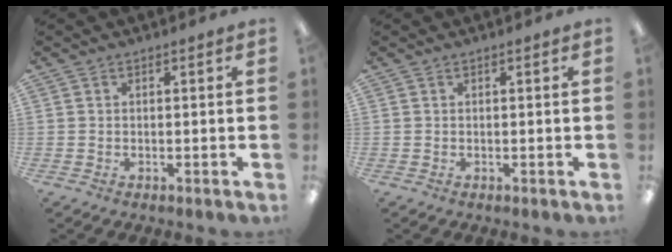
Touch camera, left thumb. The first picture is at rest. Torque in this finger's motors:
{"motor_torque": [0.00, 0.00, 0.00, 0.00, 0.00]}